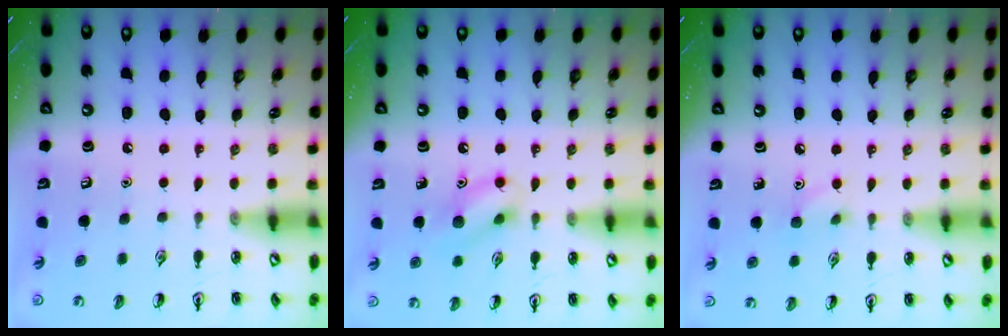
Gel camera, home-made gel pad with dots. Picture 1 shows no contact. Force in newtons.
{"total": 10.0, "press": 9.9, "slide": 0.7}
{"total": 4.9, "press": 4.6, "slide": 1.6}